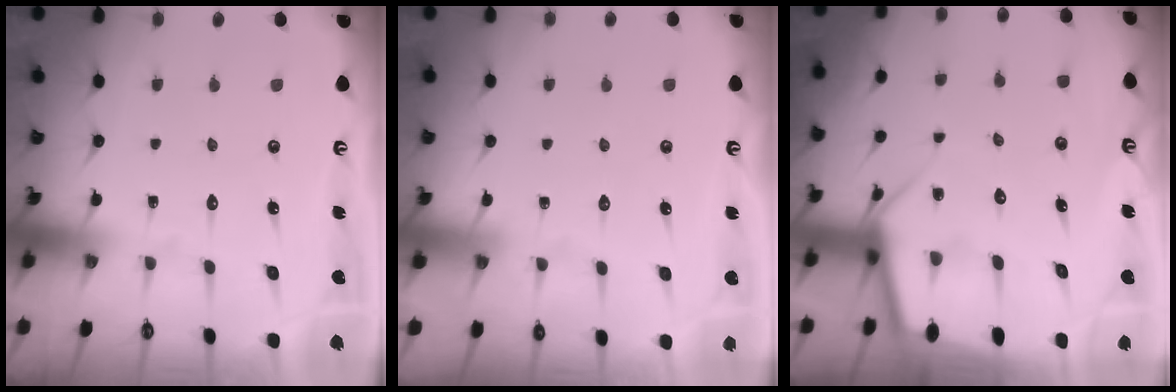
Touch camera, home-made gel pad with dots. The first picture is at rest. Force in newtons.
{"total": 1.6, "press": 1.6, "slide": 0.3}
{"total": 7.8, "press": 7.7, "slide": 0.7}